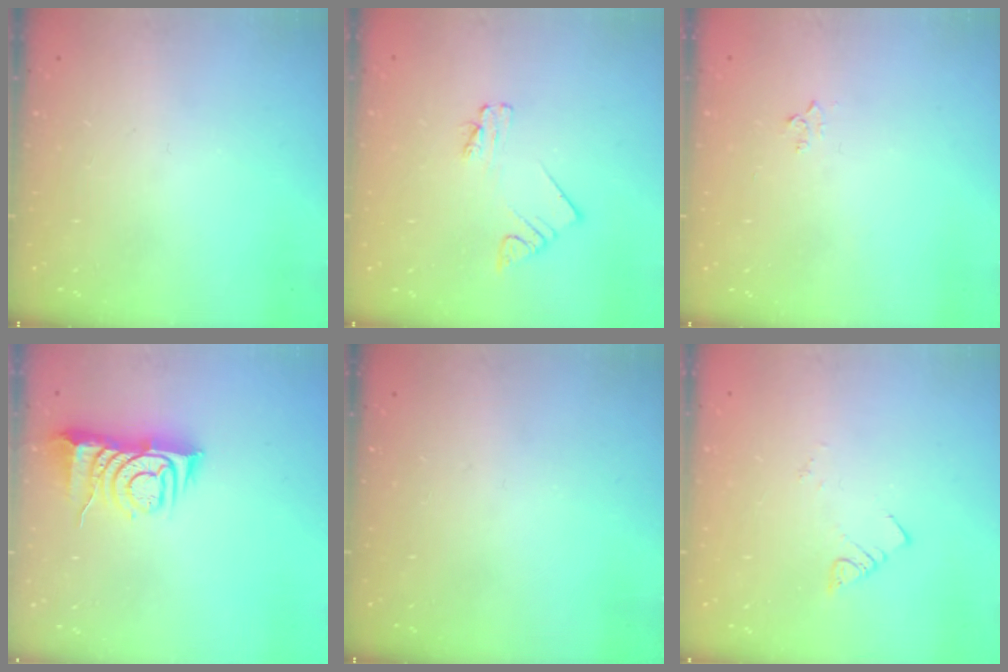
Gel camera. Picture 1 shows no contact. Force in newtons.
{"total": 2.0, "press": 2.0, "slide": 0.3}
{"total": 2.9, "press": 2.8, "slide": 0.4}
{"total": 8.9, "press": 8.8, "slide": 1.2}
{"total": 0.0}
{"total": 1.9, "press": 1.9, "slide": 0.1}